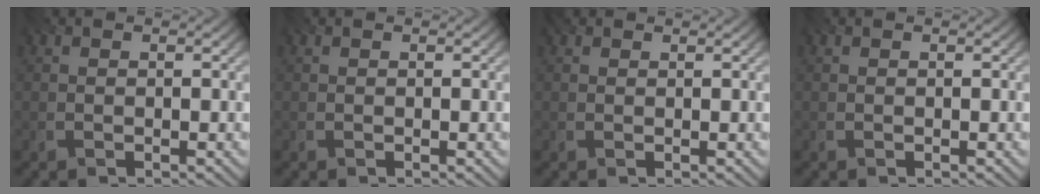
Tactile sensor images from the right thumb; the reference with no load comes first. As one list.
[{"total": 0.0}, {"total": 1.4, "force": [1.0, 0.6, 0.6], "torque": [-0.014, 0.003, 0.015]}, {"total": 0.0}]